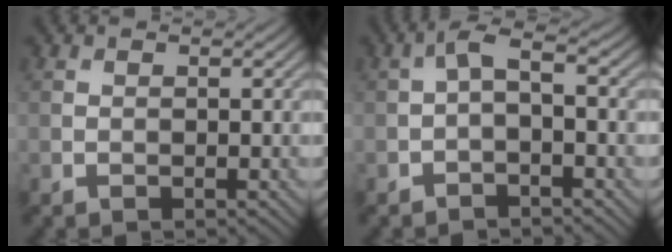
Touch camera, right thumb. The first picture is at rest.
{"total": 2.8, "force": [-0.6, 1.1, 2.5], "torque": [-0.052, 0.009, -0.016]}